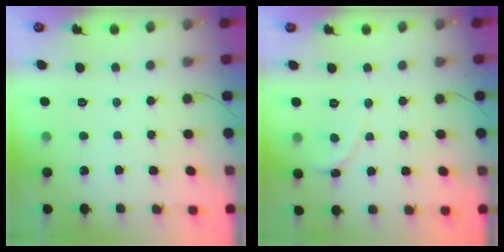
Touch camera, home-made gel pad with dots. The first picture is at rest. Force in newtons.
{"total": 0.0}